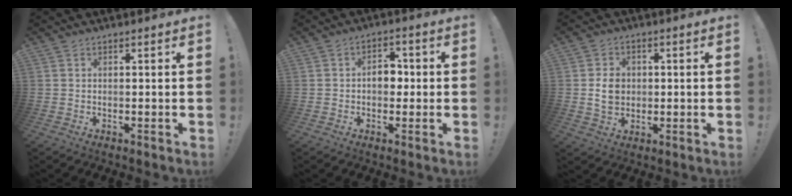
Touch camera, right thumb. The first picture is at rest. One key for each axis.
{"total": 6.6, "fx": -0.5, "fy": 4.7, "fz": 4.6, "tx": -0.069, "ty": 0.017, "tz": -0.011}
{"total": 6.6, "fx": -0.2, "fy": 5.5, "fz": 3.5, "tx": -0.050, "ty": 0.007, "tz": -0.003}